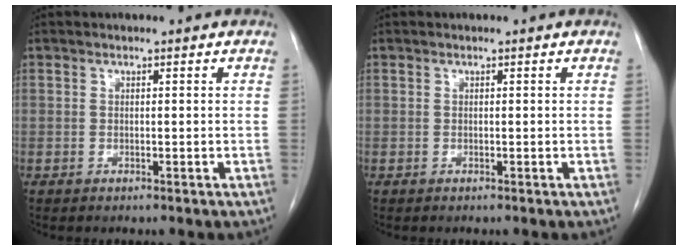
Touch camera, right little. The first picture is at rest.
{"total": 0.0}